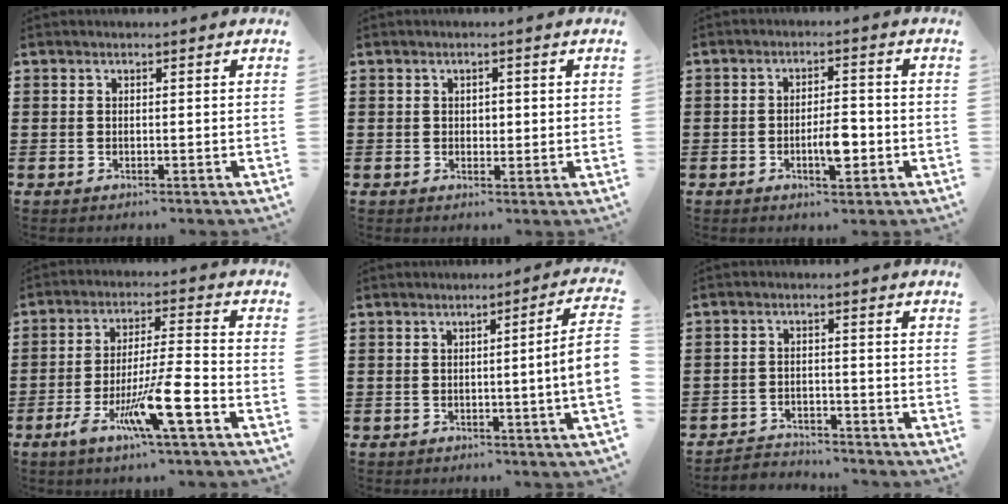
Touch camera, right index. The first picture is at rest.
{"total": 1.2, "force": [0.2, 0.8, 0.8], "torque": [-0.016, 0.007, 0.003]}
{"total": 5.0, "force": [-1.5, 1.9, 4.4], "torque": [-0.081, 0.004, -0.027]}
{"total": 11.5, "force": [-5.7, 1.4, 9.9], "torque": [-0.192, -0.002, -0.106]}
{"total": 5.8, "force": [-0.4, -0.8, 5.7], "torque": [-0.090, -0.017, -0.010]}
{"total": 3.0, "force": [-2.9, 0.4, -0.1], "torque": [-0.008, 0.000, -0.064]}